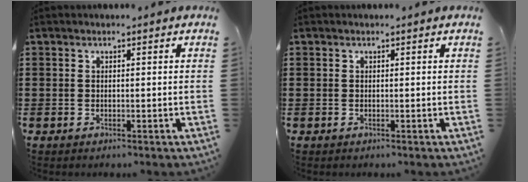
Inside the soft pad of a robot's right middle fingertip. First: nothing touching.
{"total": 0.0}